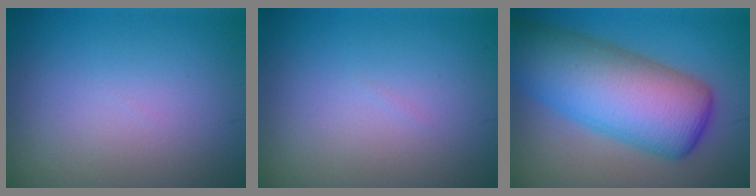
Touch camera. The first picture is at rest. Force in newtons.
{"total": 0.0}
{"total": 11.3, "press": 11.2, "slide": 0.4}